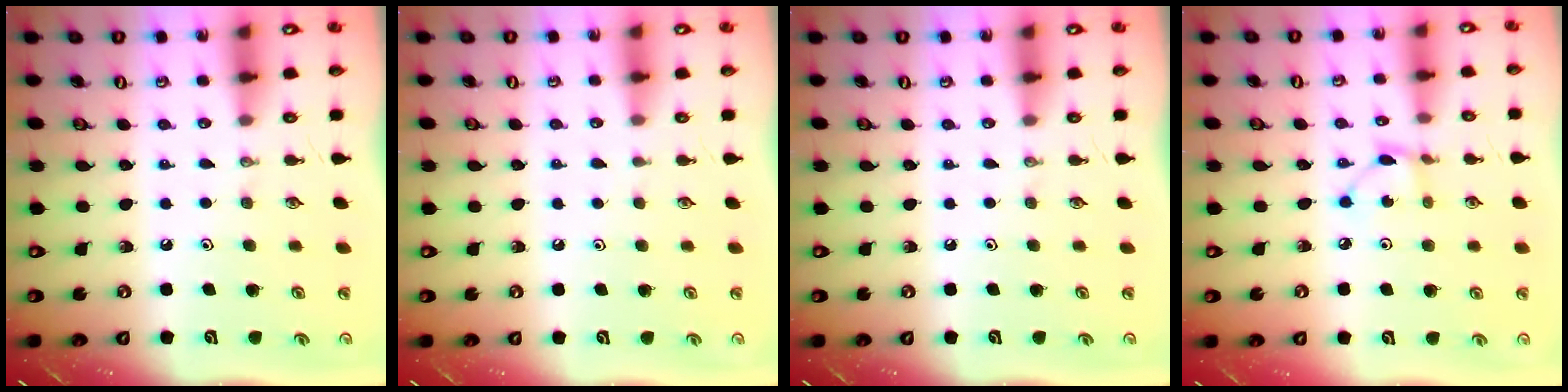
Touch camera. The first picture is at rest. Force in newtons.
{"total": 1.3, "press": 1.2, "slide": 0.3}
{"total": 0.0}
{"total": 2.8, "press": 2.8, "slide": 0.1}